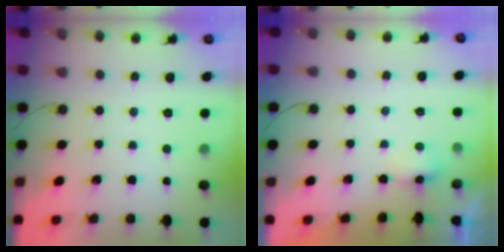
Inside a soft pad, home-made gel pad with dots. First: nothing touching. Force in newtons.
{"total": 2.5, "press": 2.5, "slide": 0.6}